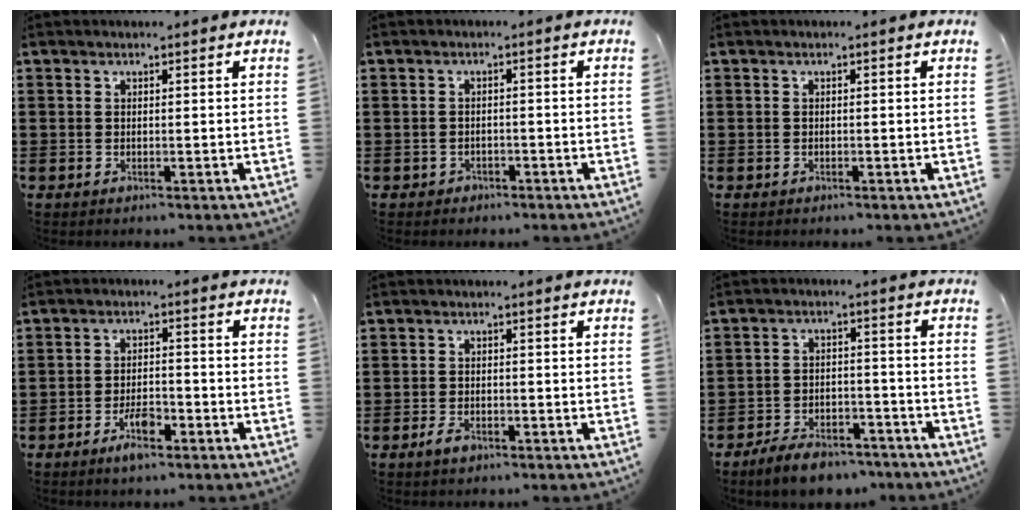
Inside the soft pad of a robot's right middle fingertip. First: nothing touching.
{"total": 0.9, "force": [-0.7, 0.5, -0.1], "torque": [-0.004, 0.000, -0.018]}
{"total": 0.0}
{"total": 4.7, "force": [-2.8, 1.6, 3.4], "torque": [-0.061, 0.008, -0.055]}
{"total": 1.9, "force": [-1.2, 0.8, 1.2], "torque": [-0.030, -0.002, -0.023]}
{"total": 5.6, "force": [-5.2, 1.2, 1.7], "torque": [-0.037, 0.006, -0.101]}